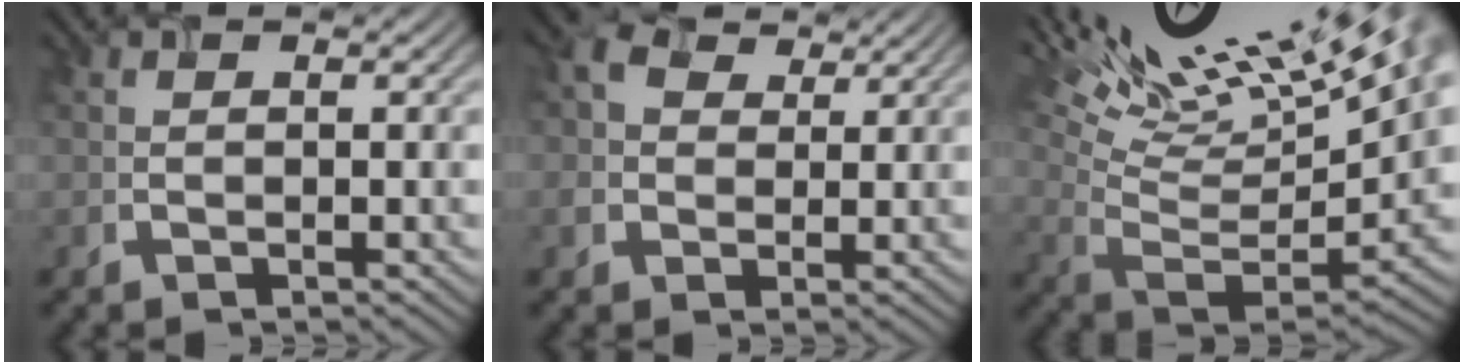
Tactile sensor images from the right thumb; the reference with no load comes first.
{"total": 3.0, "force": [1.1, 2.7, 0.6], "torque": [-0.026, 0.002, 0.024]}
{"total": 18.4, "force": [11.2, 5.7, 13.5], "torque": [-0.248, 0.024, 0.188]}